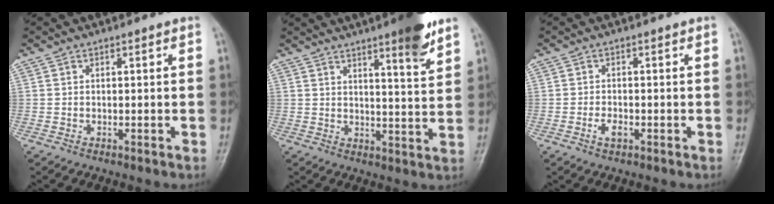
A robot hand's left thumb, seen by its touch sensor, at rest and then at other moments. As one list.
[{"total": 9.1, "force": [6.0, 1.1, 6.7], "torque": [-0.085, -0.038, 0.083]}, {"total": 2.2, "force": [-1.0, 1.2, 1.5], "torque": [-0.029, 0.002, -0.018]}]